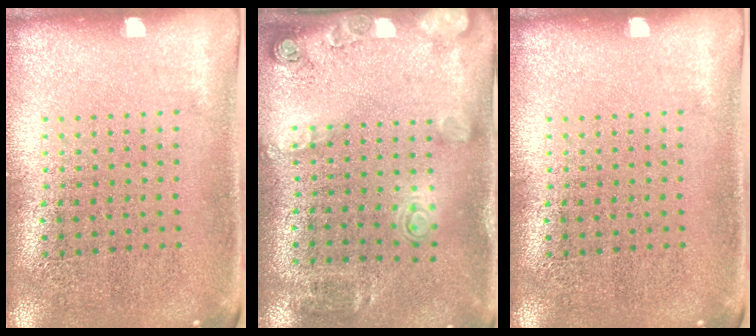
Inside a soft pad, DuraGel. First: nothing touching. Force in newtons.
{"total": 1.9, "press": 1.3, "slide": 1.4}
{"total": 0.0}